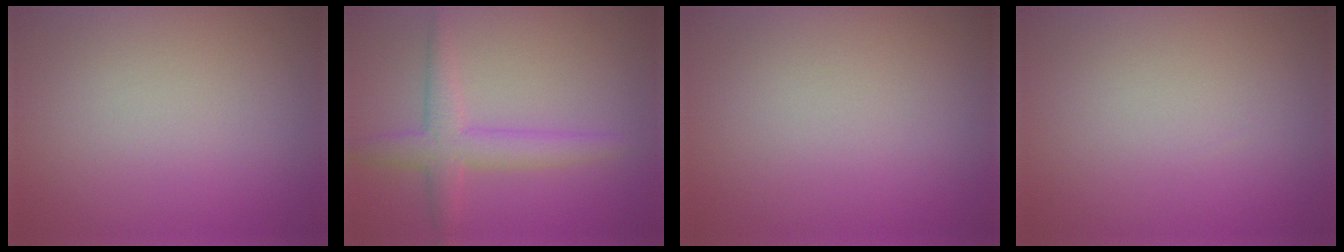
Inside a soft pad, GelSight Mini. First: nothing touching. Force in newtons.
{"total": 3.5, "press": 3.5, "slide": 0.1}
{"total": 0.0}
{"total": 0.0}